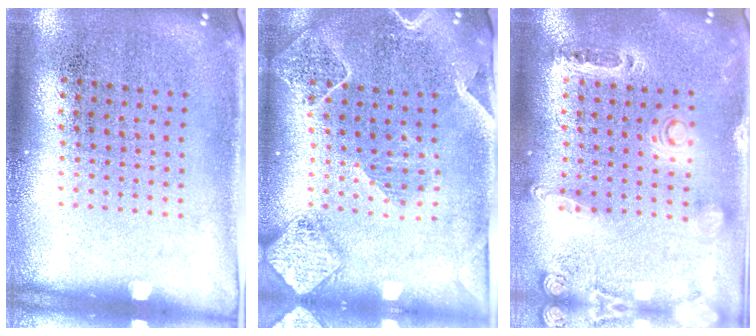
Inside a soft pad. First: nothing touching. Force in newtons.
{"total": 2.3, "press": 2.1, "slide": 0.9}
{"total": 0.8, "press": 0.7, "slide": 0.3}